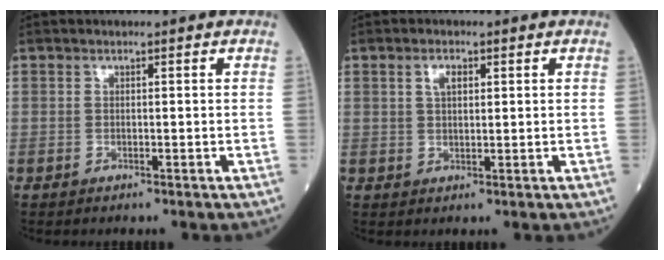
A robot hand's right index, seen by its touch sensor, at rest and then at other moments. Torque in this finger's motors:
{"motor_torque": [0.20, 0.17, -0.01, 0.00]}